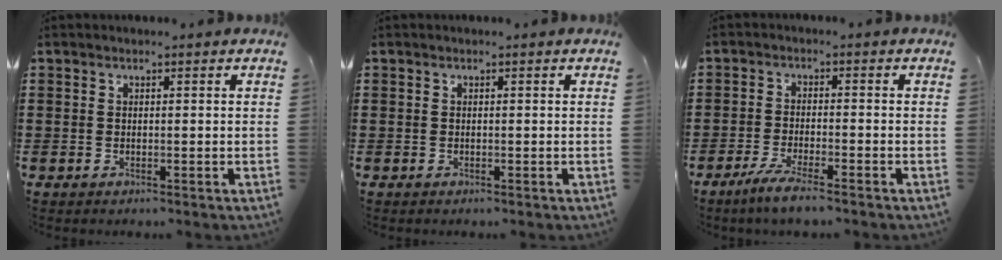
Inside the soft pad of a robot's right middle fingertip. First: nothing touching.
{"total": 0.0}
{"total": 3.8, "force": [-3.0, -0.1, 2.3], "torque": [-0.051, -0.009, -0.059]}